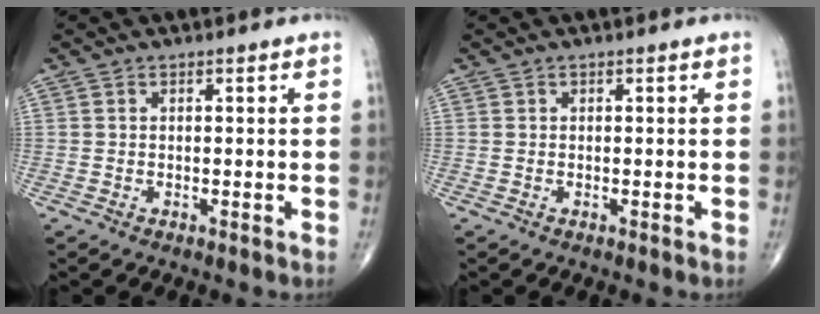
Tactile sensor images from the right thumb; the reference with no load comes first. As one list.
[{"total": 0.0}]